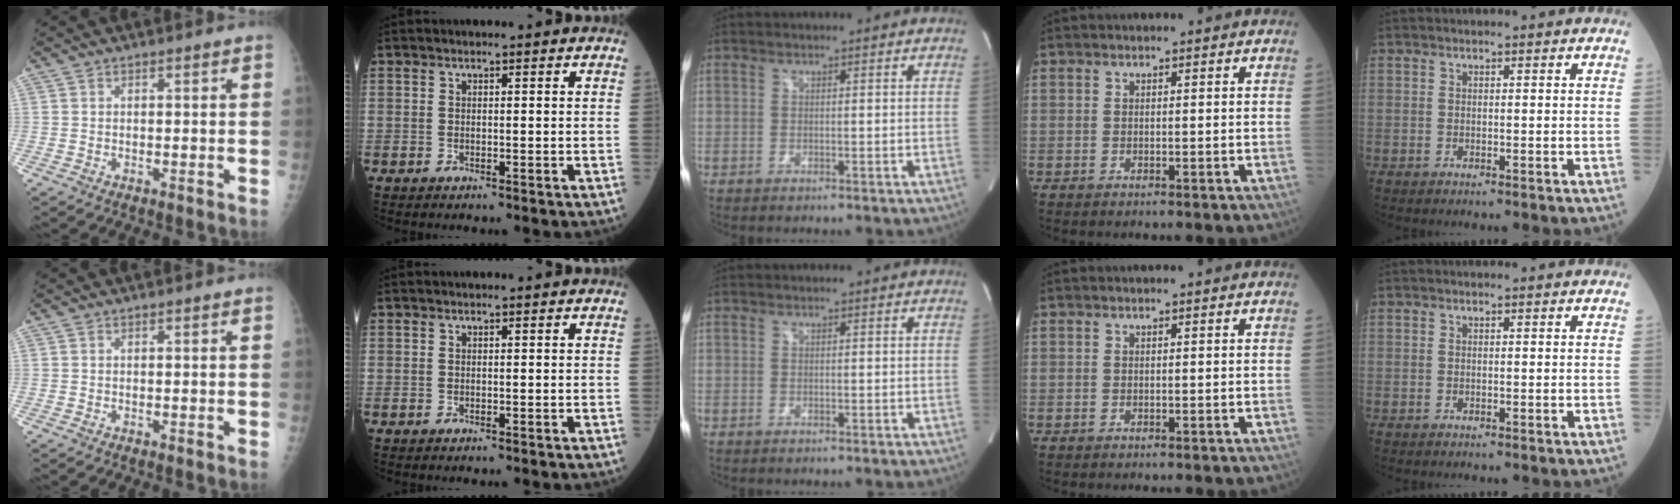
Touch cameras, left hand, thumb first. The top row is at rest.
{}